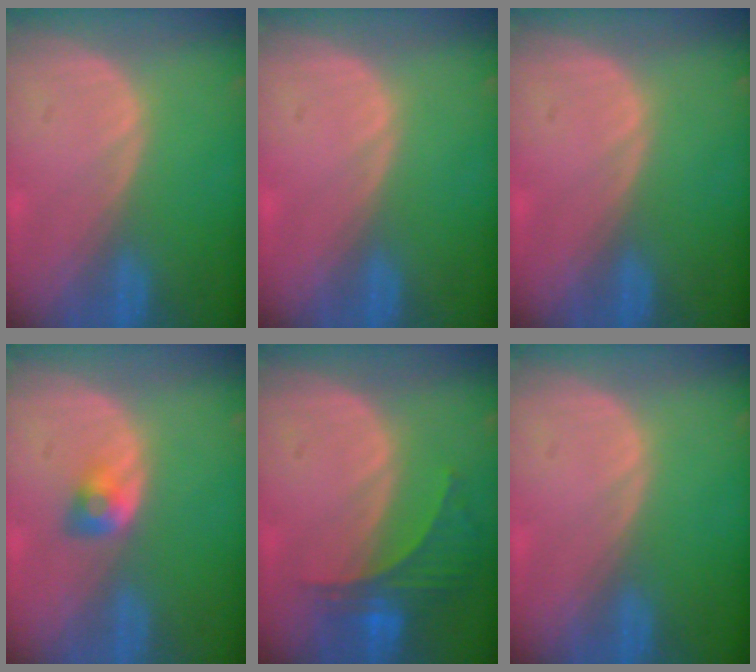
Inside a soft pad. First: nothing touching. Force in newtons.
{"total": 0.0}
{"total": 0.0}
{"total": 2.8, "press": 2.5, "slide": 1.3}
{"total": 5.9, "press": 5.6, "slide": 1.9}
{"total": 0.0}